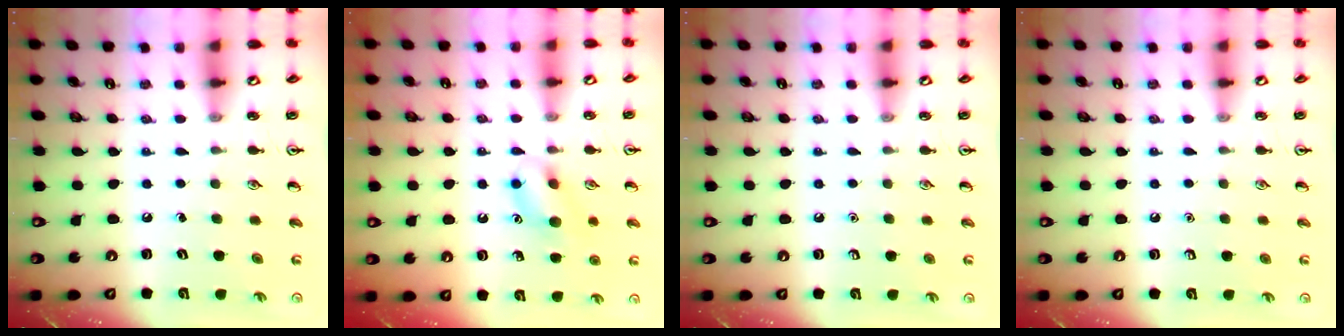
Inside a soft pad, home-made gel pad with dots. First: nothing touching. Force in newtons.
{"total": 11.0, "press": 10.9, "slide": 0.8}
{"total": 0.0}
{"total": 0.0}